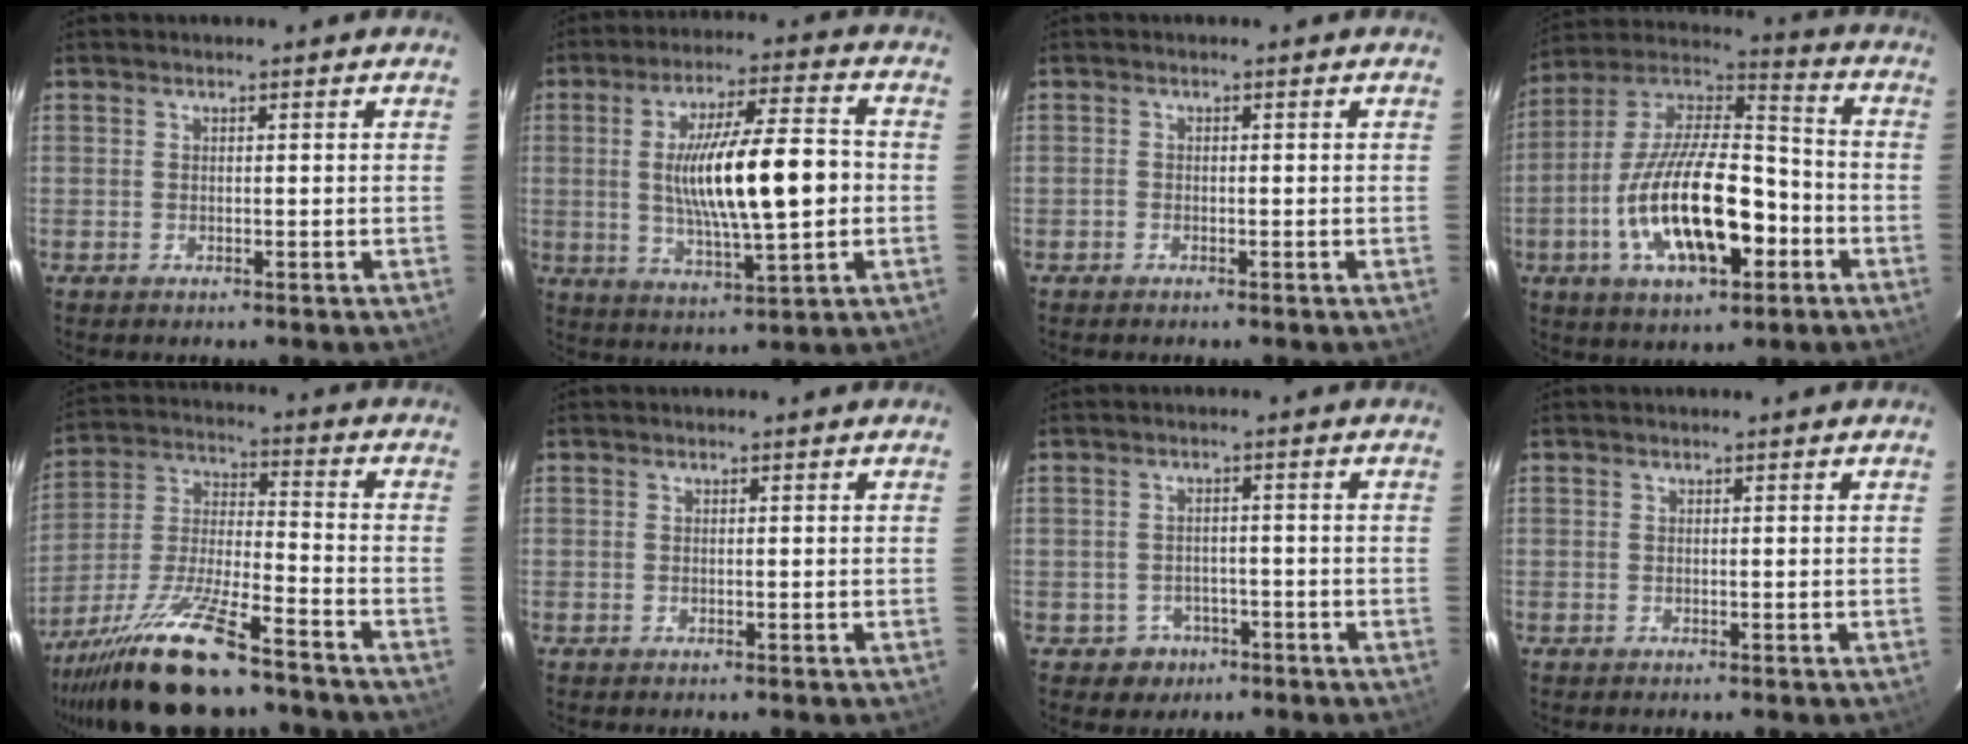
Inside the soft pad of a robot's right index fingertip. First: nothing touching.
{"total": 16.8, "force": [-0.6, 3.5, 16.5], "torque": [-0.280, 0.002, 0.000]}
{"total": 0.6, "force": [-0.5, 0.4, -0.1], "torque": [-0.001, 0.002, -0.011]}
{"total": 22.0, "force": [-7.3, 9.3, 18.6], "torque": [-0.357, -0.003, -0.125]}
{"total": 18.9, "force": [-14.4, 3.6, 11.6], "torque": [-0.242, -0.026, -0.255]}
{"total": 0.0}
{"total": 4.4, "force": [-2.3, 3.8, 0.4], "torque": [-0.024, 0.015, -0.023]}
{"total": 0.0}